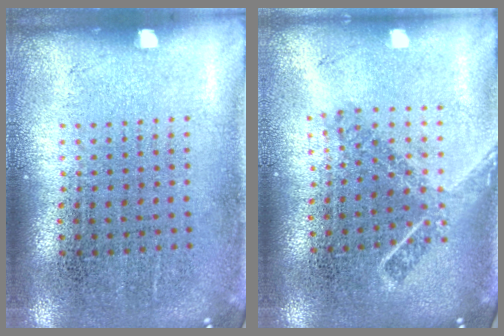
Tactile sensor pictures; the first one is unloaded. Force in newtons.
{"total": 1.8, "press": 1.3, "slide": 1.2}